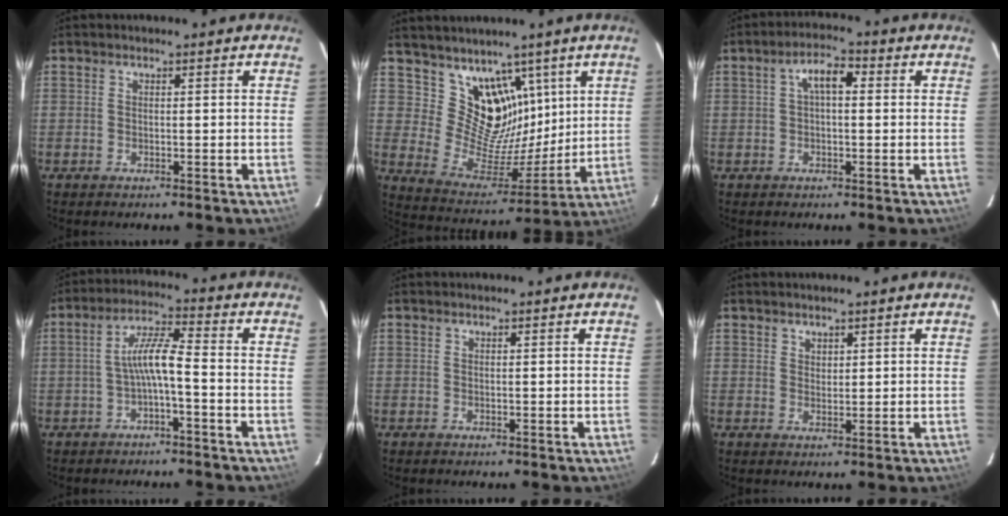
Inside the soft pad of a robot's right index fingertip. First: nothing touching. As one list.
[{"total": 13.6, "force": [8.1, 9.4, 5.4], "torque": [-0.089, -0.012, 0.162]}, {"total": 4.8, "force": [0.9, 2.2, 4.2], "torque": [-0.077, 0.020, 0.016]}, {"total": 5.7, "force": [-2.0, 0.5, 5.3], "torque": [-0.114, 0.015, -0.036]}, {"total": 0.0}, {"total": 1.5, "force": [1.1, 1.1, 0.2], "torque": [0.002, 0.003, 0.019]}]